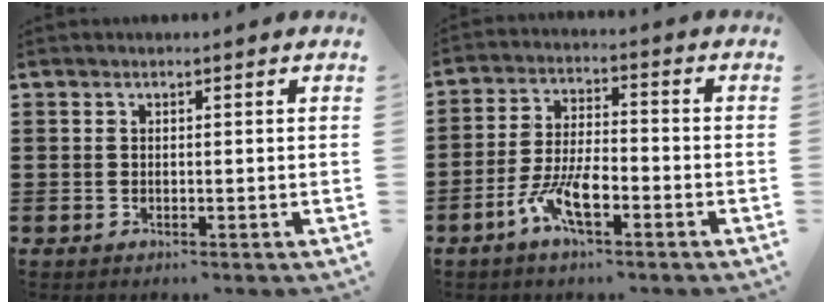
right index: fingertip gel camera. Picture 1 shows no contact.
{"total": 7.4, "force": [-4.0, 2.3, 5.9], "torque": [-0.135, -0.008, -0.078]}